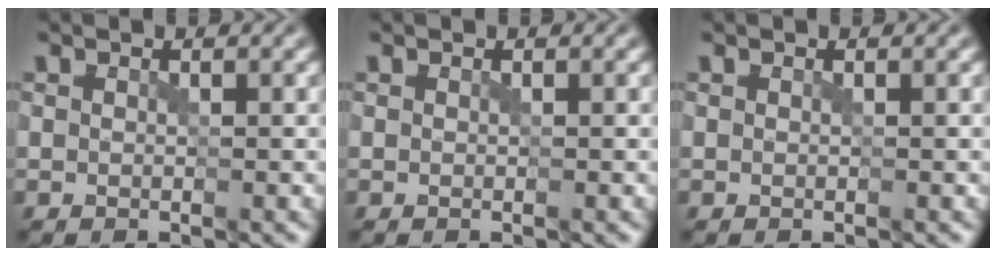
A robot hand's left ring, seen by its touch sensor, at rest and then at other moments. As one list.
[{"total": 0.0}, {"total": 0.0}]